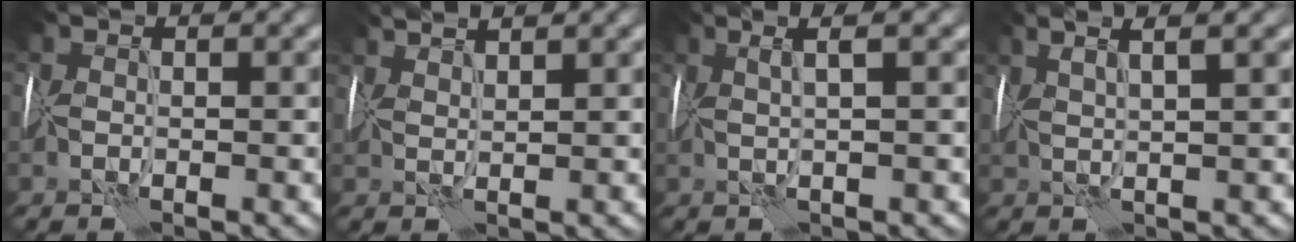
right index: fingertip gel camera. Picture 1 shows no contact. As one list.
[{"total": 3.2, "force": [2.8, 0.2, 1.4], "torque": [-0.023, 0.017, 0.032]}, {"total": 3.1, "force": [1.7, 0.3, 2.6], "torque": [-0.031, 0.015, 0.015]}, {"total": 5.7, "force": [3.3, 1.4, 4.4], "torque": [-0.054, 0.036, 0.032]}]